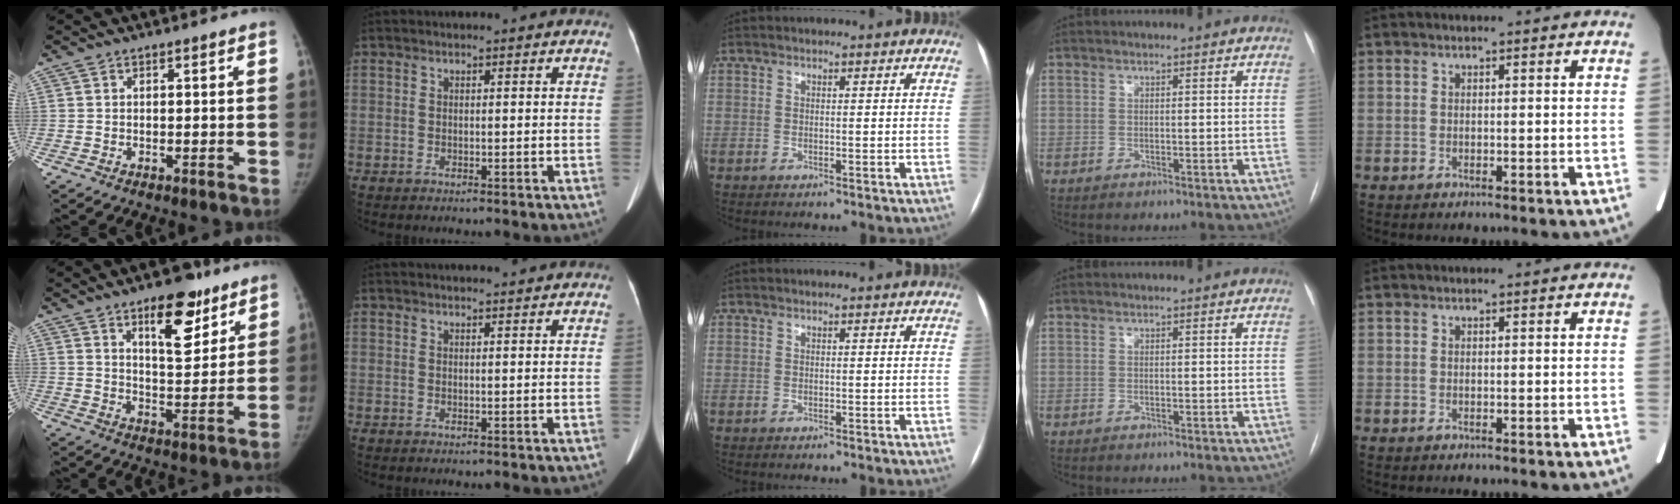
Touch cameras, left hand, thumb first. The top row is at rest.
{"thumb": {"total": 12.6, "force": [7.6, 5.2, 8.5], "torque": [-0.092, -0.046, 0.117]}, "index": {"total": 3.5, "force": [3.4, 0.0, 0.9], "torque": [-0.013, 0.017, 0.042]}}